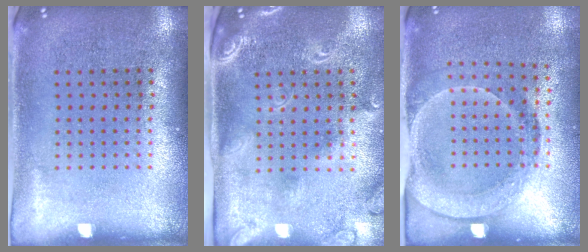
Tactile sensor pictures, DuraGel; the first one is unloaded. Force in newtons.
{"total": 2.4, "press": 1.8, "slide": 1.6}
{"total": 1.7, "press": 1.4, "slide": 1.1}